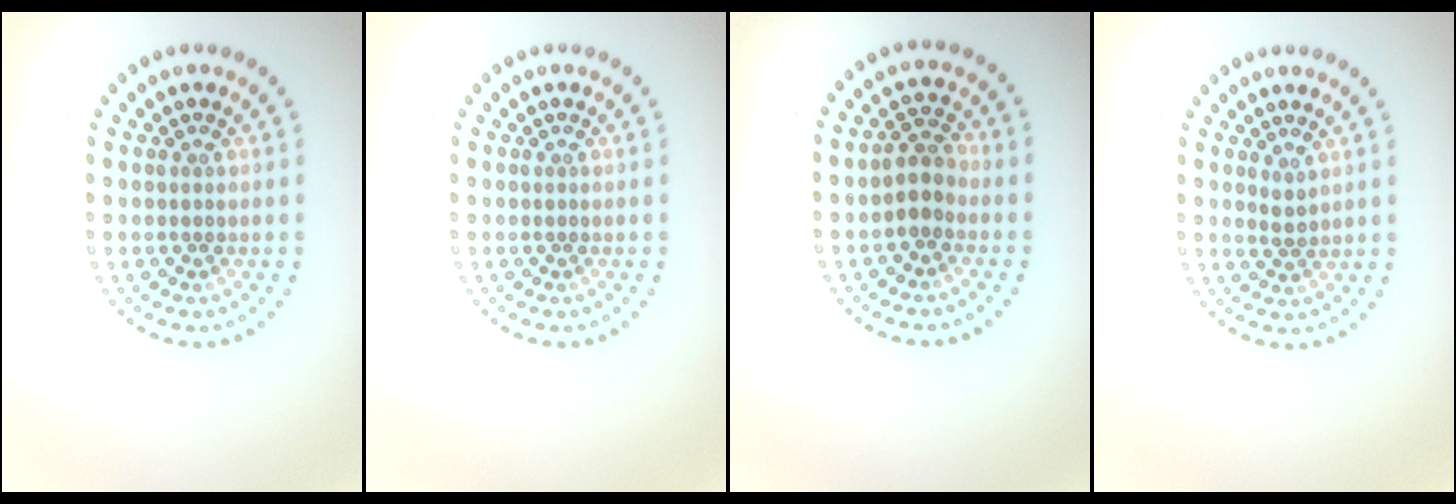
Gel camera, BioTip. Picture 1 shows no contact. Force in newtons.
{"total": 0.0}
{"total": 2.2, "press": 2.1, "slide": 0.8}
{"total": 0.9, "press": 0.7, "slide": 0.4}